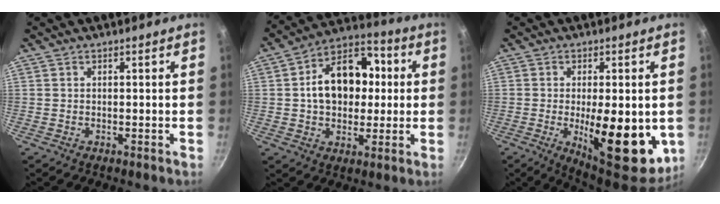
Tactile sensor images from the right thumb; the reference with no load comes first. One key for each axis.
{"total": 16.5, "fx": 1.7, "fy": 11.2, "fz": 12.0, "tx": -0.153, "ty": 0.026, "tz": 0.020}
{"total": 18.7, "fx": -3.5, "fy": 7.2, "fz": 16.9, "tx": -0.205, "ty": -0.027, "tz": -0.026}